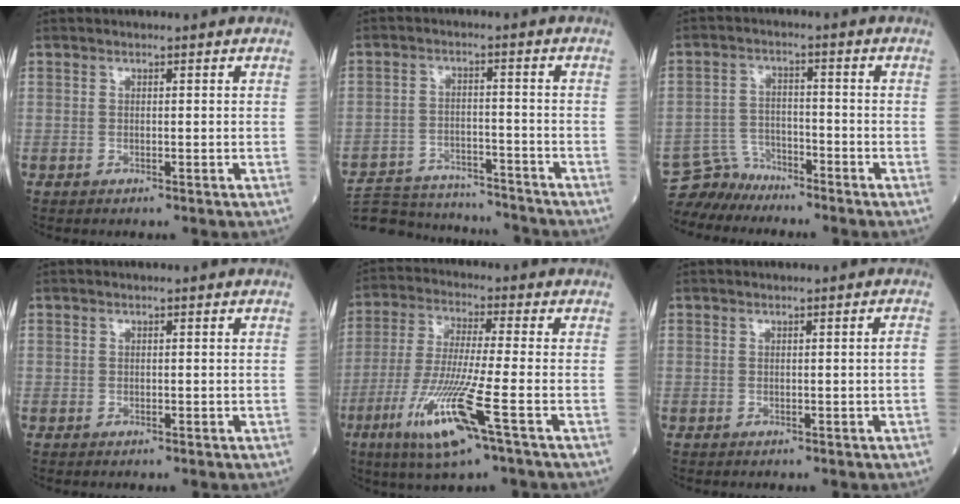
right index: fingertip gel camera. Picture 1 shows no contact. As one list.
[{"total": 16.8, "force": [-15.9, 3.3, 4.2], "torque": [-0.091, 0.003, -0.234]}, {"total": 4.9, "force": [-4.7, 1.3, -1.0], "torque": [0.014, 0.005, -0.088]}, {"total": 0.0}, {"total": 12.7, "force": [-5.6, 0.0, 11.4], "torque": [-0.243, -0.026, -0.104]}, {"total": 0.9, "force": [-0.3, -0.2, 0.9], "torque": [-0.013, -0.001, -0.001]}]